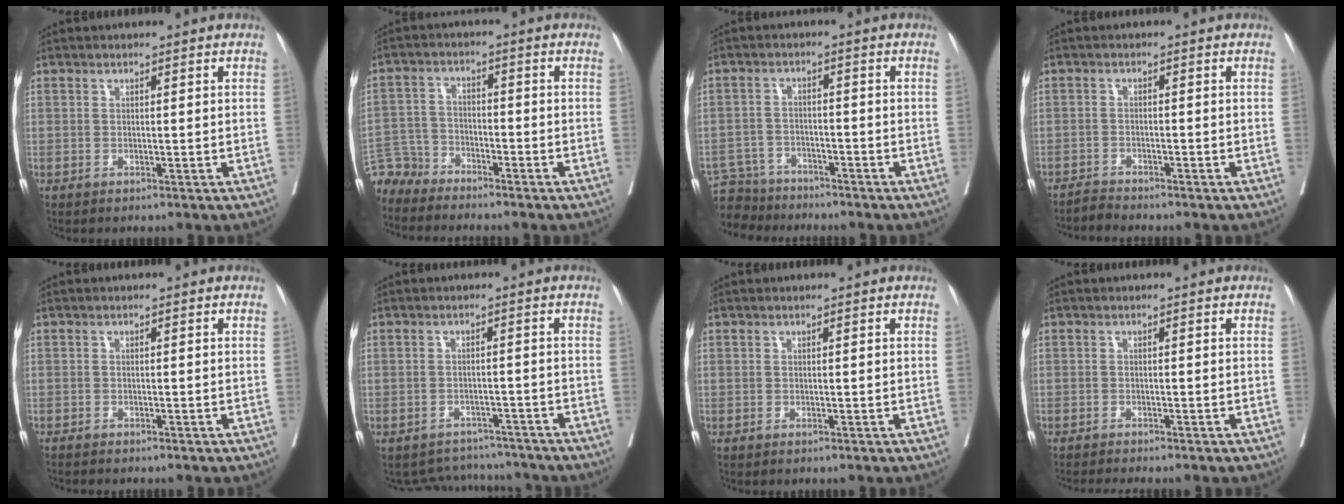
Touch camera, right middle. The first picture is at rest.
{"total": 5.4, "force": [-5.2, 1.1, -1.1], "torque": [0.024, 0.004, -0.104]}
{"total": 6.6, "force": [-6.2, 2.2, -0.4], "torque": [0.010, 0.005, -0.111]}
{"total": 1.8, "force": [-1.7, -0.3, -0.5], "torque": [0.014, -0.010, -0.033]}
{"total": 1.0, "force": [-0.9, 0.0, 0.2], "torque": [-0.007, -0.002, -0.016]}
{"total": 6.4, "force": [-6.0, 2.0, -0.9], "torque": [0.017, 0.021, -0.079]}
{"total": 0.0}
{"total": 2.5, "force": [-2.2, -0.6, 0.9], "torque": [-0.008, -0.004, -0.038]}